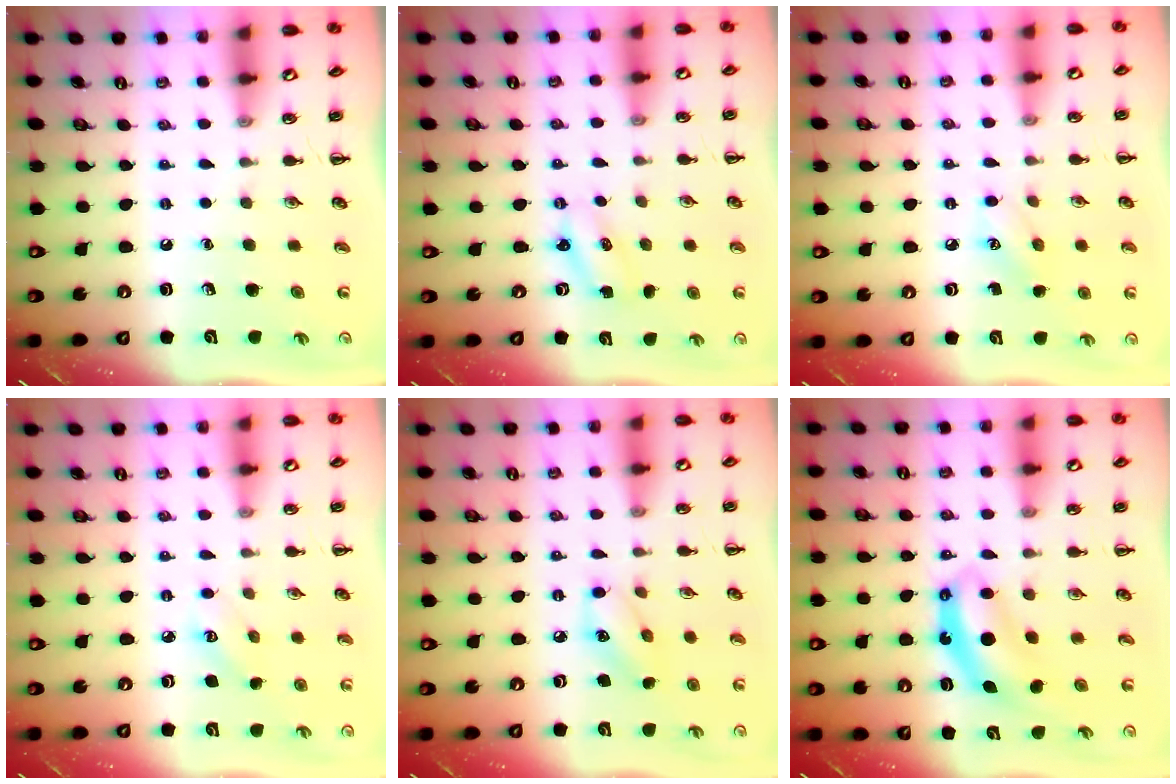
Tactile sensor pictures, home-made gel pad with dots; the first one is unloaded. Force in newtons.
{"total": 2.1, "press": 2.1, "slide": 0.6}
{"total": 5.5, "press": 5.3, "slide": 1.4}
{"total": 3.5, "press": 3.4, "slide": 0.7}
{"total": 7.3, "press": 7.3, "slide": 0.6}
{"total": 7.1, "press": 7.1, "slide": 0.6}